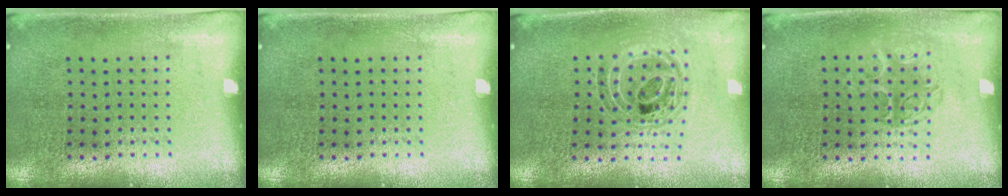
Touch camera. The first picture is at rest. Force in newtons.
{"total": 0.0}
{"total": 0.9, "press": 0.9, "slide": 0.2}
{"total": 1.3, "press": 1.0, "slide": 0.7}